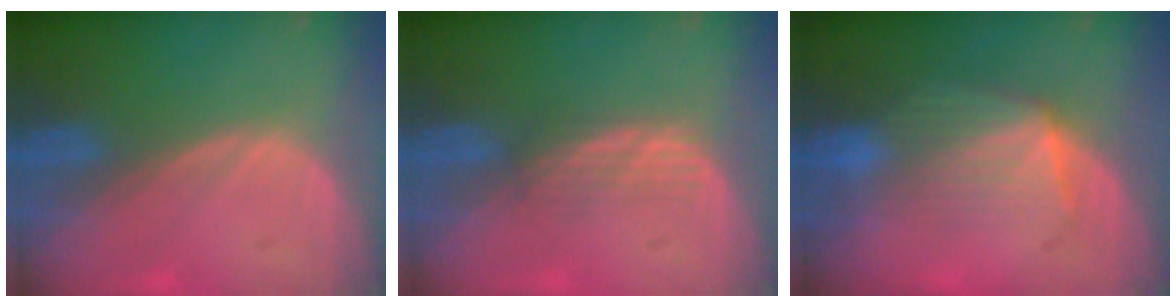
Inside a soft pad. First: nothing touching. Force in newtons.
{"total": 2.9, "press": 2.6, "slide": 1.2}
{"total": 7.2, "press": 6.7, "slide": 2.6}